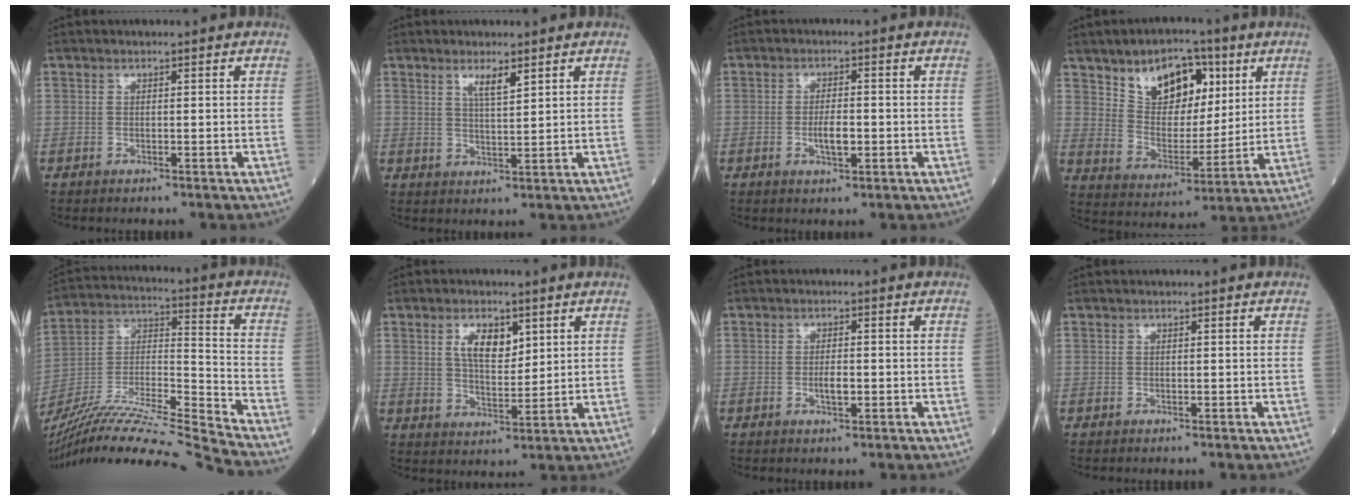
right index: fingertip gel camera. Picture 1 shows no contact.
{"total": 3.2, "force": [2.0, 0.3, 2.4], "torque": [-0.046, -0.002, 0.038]}
{"total": 3.5, "force": [-0.8, 1.0, 3.2], "torque": [-0.061, 0.000, -0.013]}
{"total": 12.4, "force": [6.4, 6.8, 8.1], "torque": [-0.140, 0.019, 0.120]}
{"total": 23.2, "force": [-21.2, -2.2, 9.2], "torque": [-0.202, -0.024, -0.369]}
{"total": 6.0, "force": [2.6, 2.7, 4.7], "torque": [-0.088, 0.004, 0.051]}
{"total": 2.3, "force": [-0.6, 0.6, 2.1], "torque": [-0.041, 0.001, -0.009]}
{"total": 0.0}